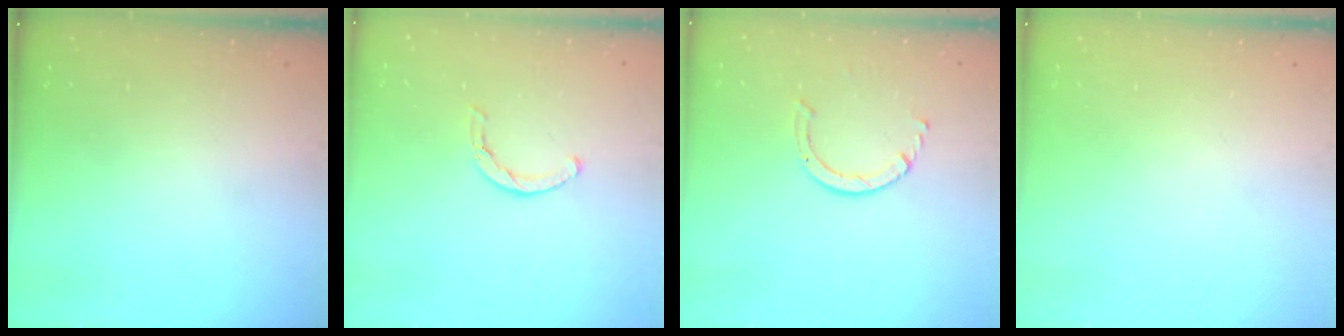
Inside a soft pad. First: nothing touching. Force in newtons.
{"total": 3.4, "press": 3.4, "slide": 0.7}
{"total": 4.4, "press": 4.3, "slide": 0.4}
{"total": 0.0}